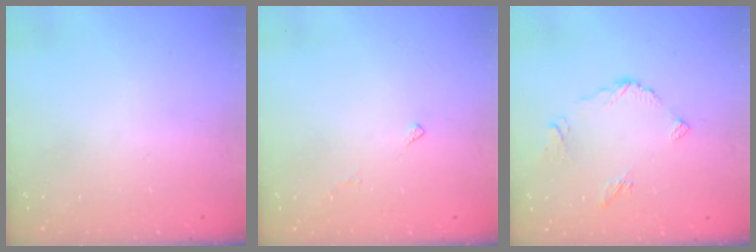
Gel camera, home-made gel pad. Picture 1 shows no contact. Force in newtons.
{"total": 4.3, "press": 4.3, "slide": 0.4}
{"total": 6.2, "press": 6.2, "slide": 0.4}